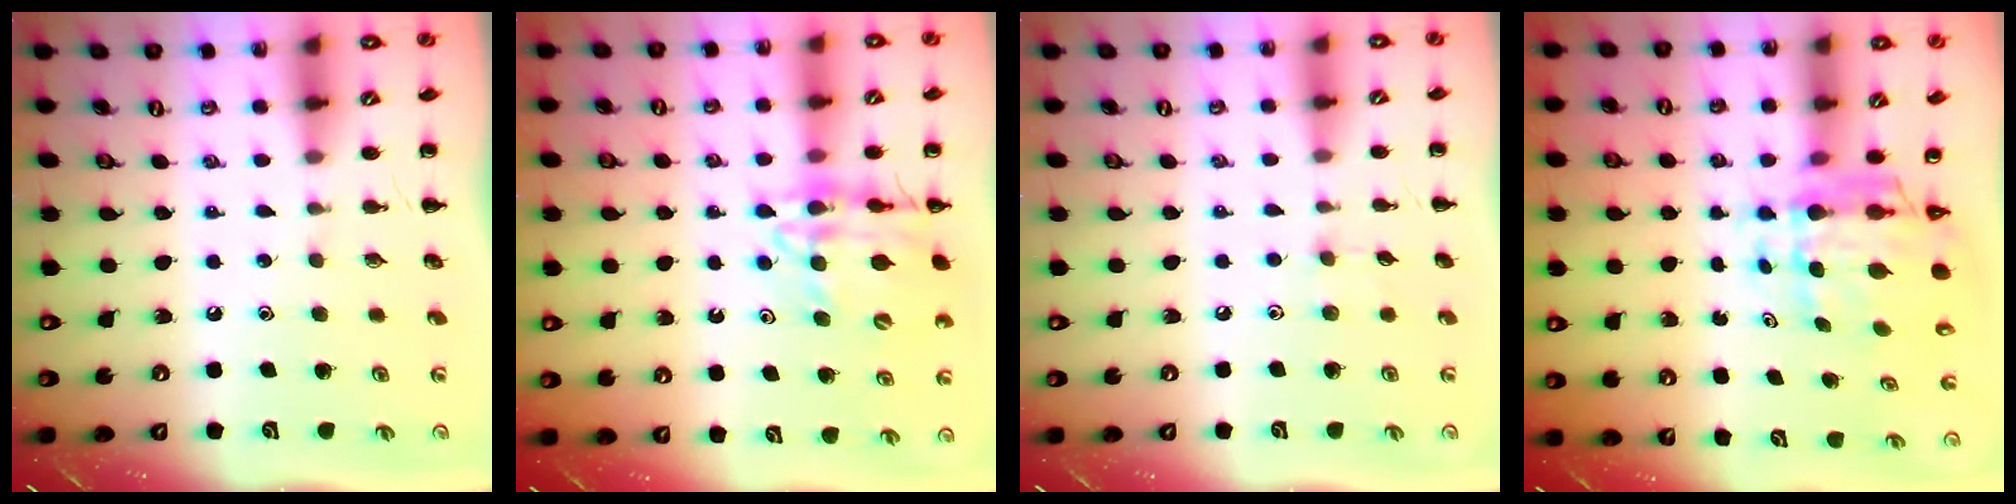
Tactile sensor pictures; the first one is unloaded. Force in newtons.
{"total": 14.9, "press": 14.5, "slide": 3.1}
{"total": 3.6, "press": 3.3, "slide": 1.3}
{"total": 7.1, "press": 6.7, "slide": 2.5}